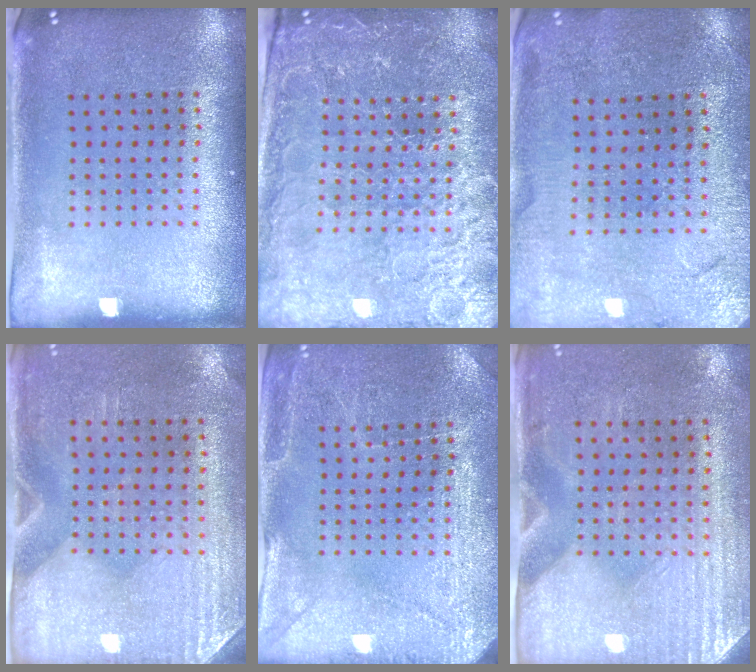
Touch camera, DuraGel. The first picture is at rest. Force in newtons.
{"total": 4.0, "press": 3.8, "slide": 1.0}
{"total": 0.7, "press": 0.7, "slide": 0.1}
{"total": 2.9, "press": 2.5, "slide": 1.5}
{"total": 2.8, "press": 2.8, "slide": 0.4}
{"total": 3.0, "press": 2.6, "slide": 1.6}